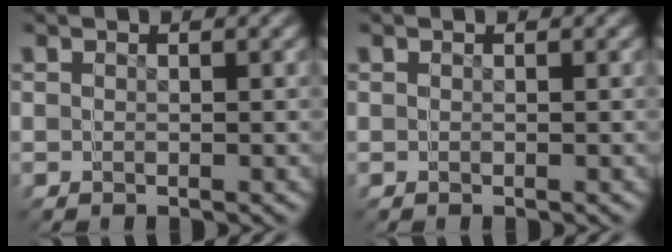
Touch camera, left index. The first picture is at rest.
{"total": 0.0}